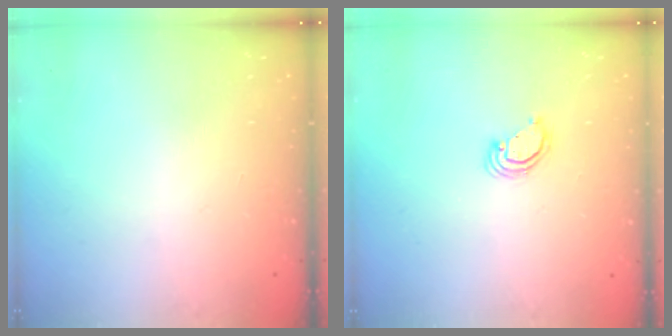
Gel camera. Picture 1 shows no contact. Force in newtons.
{"total": 3.6, "press": 3.6, "slide": 0.2}